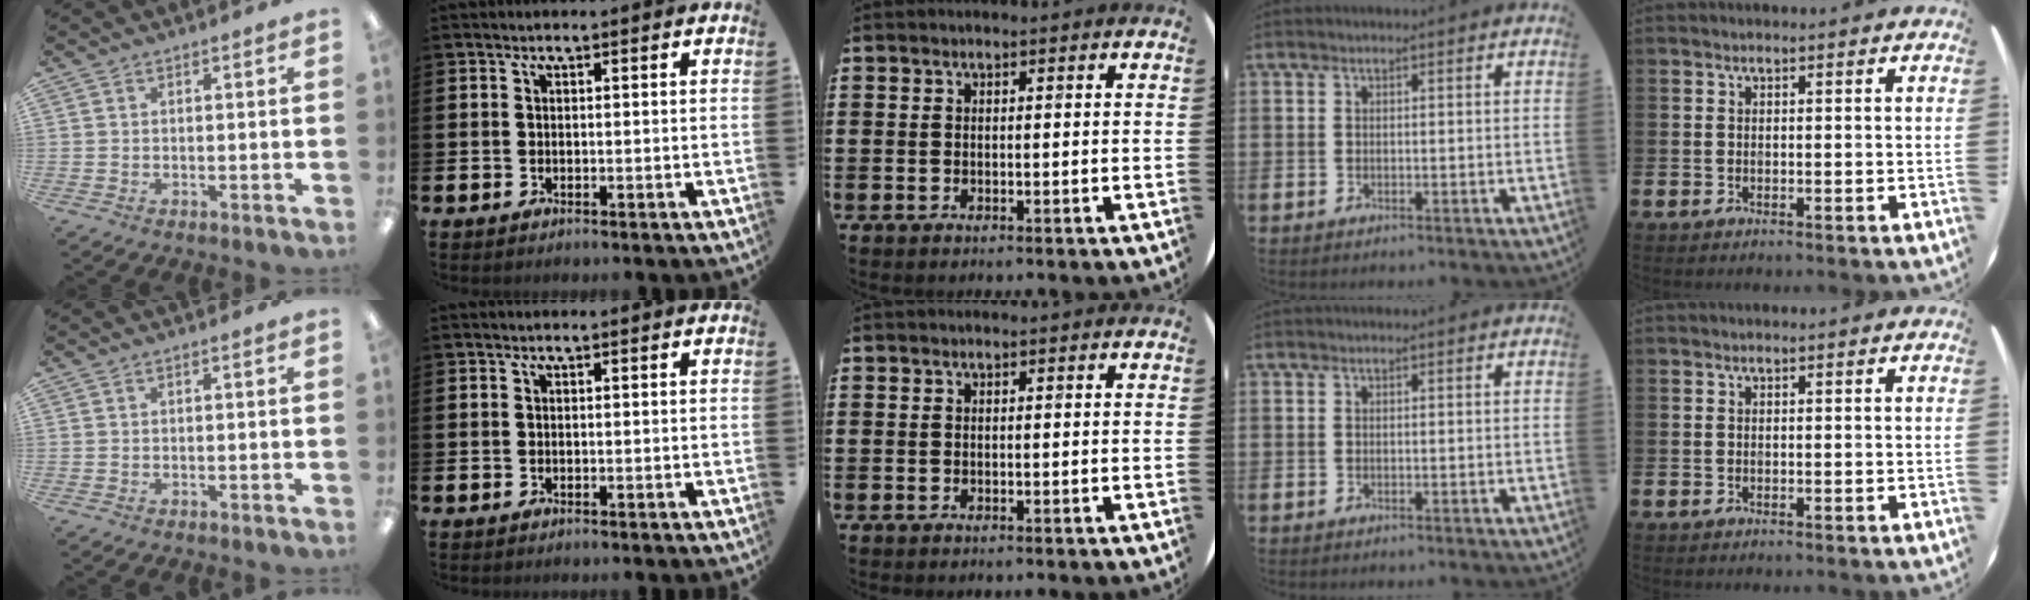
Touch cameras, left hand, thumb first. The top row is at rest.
{}